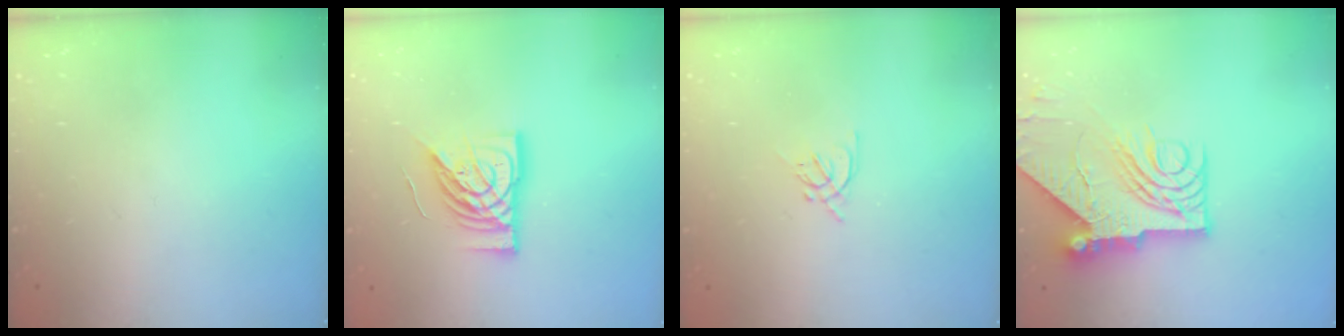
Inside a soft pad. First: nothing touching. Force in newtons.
{"total": 15.1, "press": 15.0, "slide": 1.7}
{"total": 2.0, "press": 1.9, "slide": 0.5}
{"total": 17.7, "press": 17.6, "slide": 1.7}